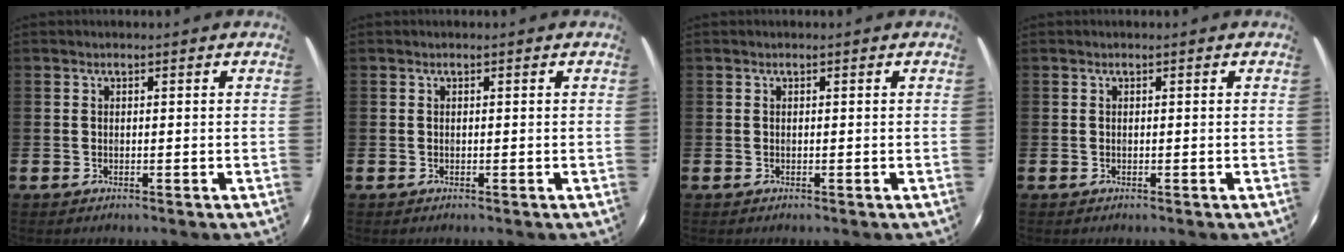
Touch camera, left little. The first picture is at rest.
{"total": 0.0}
{"total": 0.0}
{"total": 0.0}